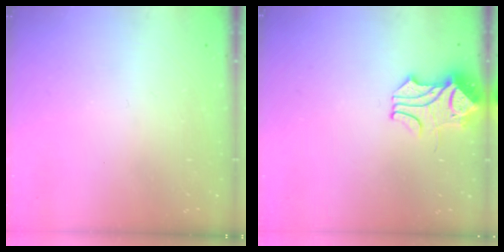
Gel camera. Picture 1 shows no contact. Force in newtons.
{"total": 2.1, "press": 1.9, "slide": 0.9}